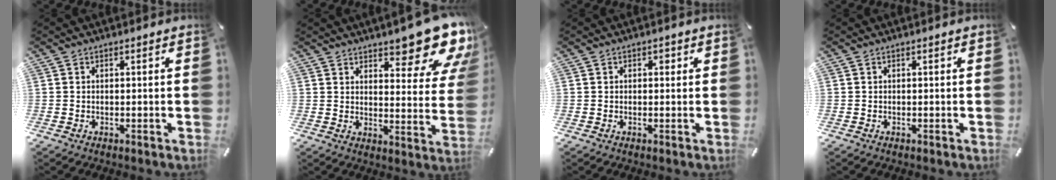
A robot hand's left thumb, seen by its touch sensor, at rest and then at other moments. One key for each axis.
{"total": 14.6, "fx": 11.4, "fy": 5.1, "fz": 7.6, "tx": -0.087, "ty": -0.093, "tz": 0.192}
{"total": 1.1, "fx": 0.3, "fy": 0.9, "fz": 0.6, "tx": -0.004, "ty": 0.004, "tz": 0.001}
{"total": 0.0}